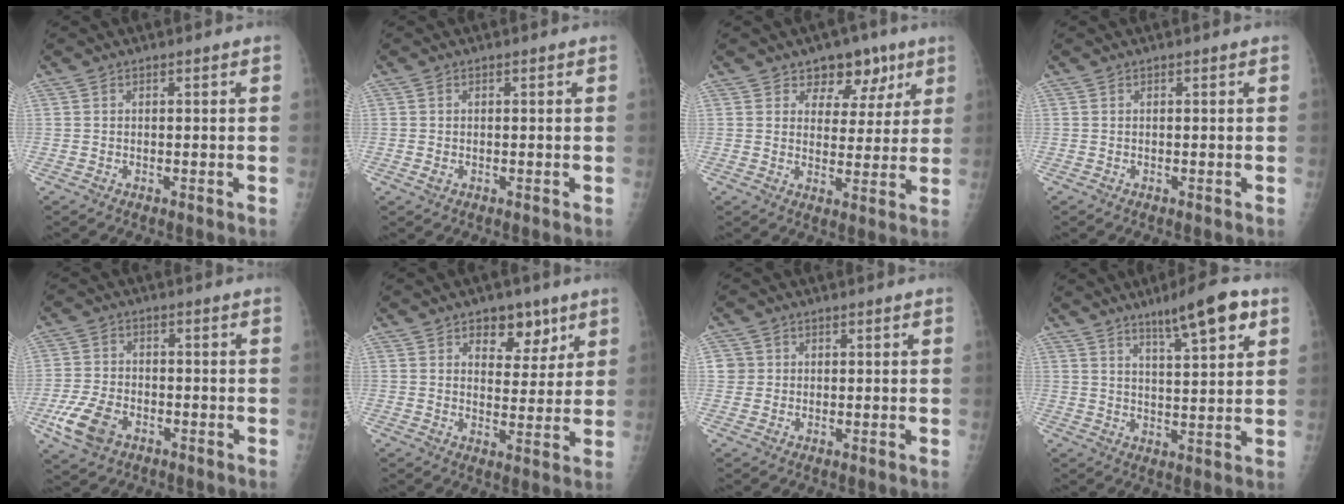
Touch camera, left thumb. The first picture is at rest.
{"total": 1.1, "force": [-0.3, 0.7, 0.7], "torque": [-0.015, 0.004, -0.006]}
{"total": 8.2, "force": [5.0, 5.7, 3.0], "torque": [0.002, -0.018, 0.072]}
{"total": 0.0}
{"total": 8.4, "force": [-3.9, 5.3, 5.2], "torque": [-0.104, 0.010, -0.072]}
{"total": 8.0, "force": [4.6, 5.0, 4.1], "torque": [-0.020, -0.022, 0.066]}
{"total": 2.6, "force": [0.4, 2.6, 0.0], "torque": [0.023, 0.005, 0.004]}
{"total": 10.0, "force": [5.9, 1.7, 7.9], "torque": [-0.113, -0.023, 0.092]}